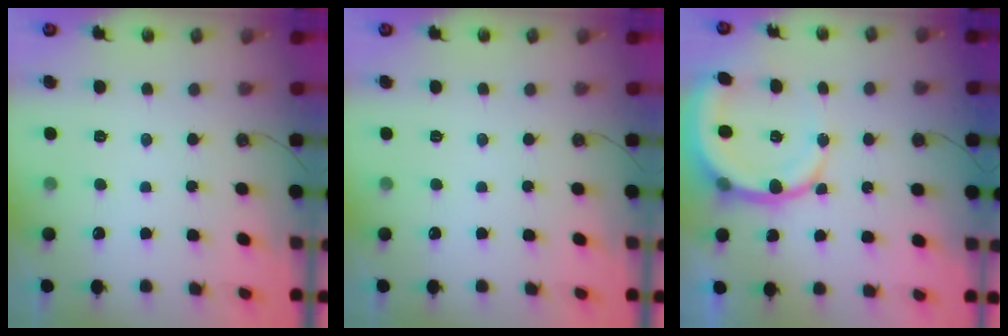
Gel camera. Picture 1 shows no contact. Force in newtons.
{"total": 0.0}
{"total": 12.0, "press": 11.8, "slide": 2.2}